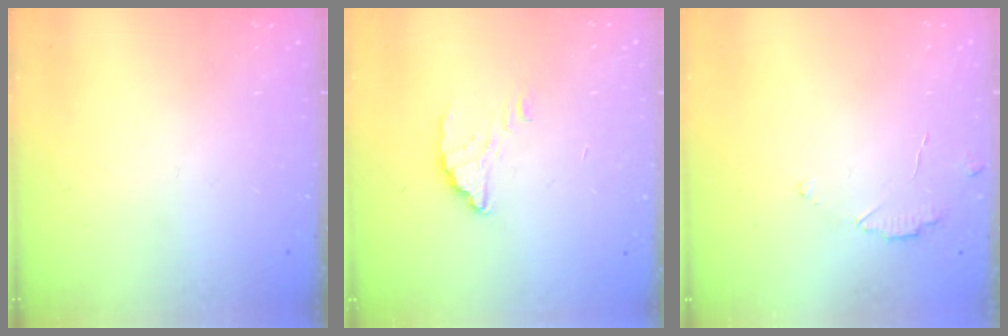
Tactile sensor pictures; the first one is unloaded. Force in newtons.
{"total": 2.7, "press": 2.7, "slide": 0.1}
{"total": 2.7, "press": 2.6, "slide": 0.3}